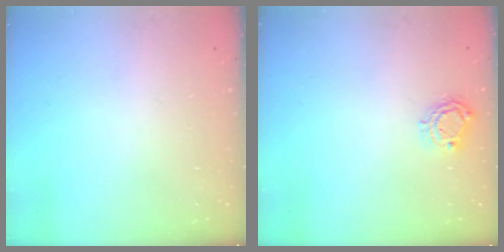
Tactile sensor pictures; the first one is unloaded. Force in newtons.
{"total": 5.4, "press": 5.4, "slide": 0.2}